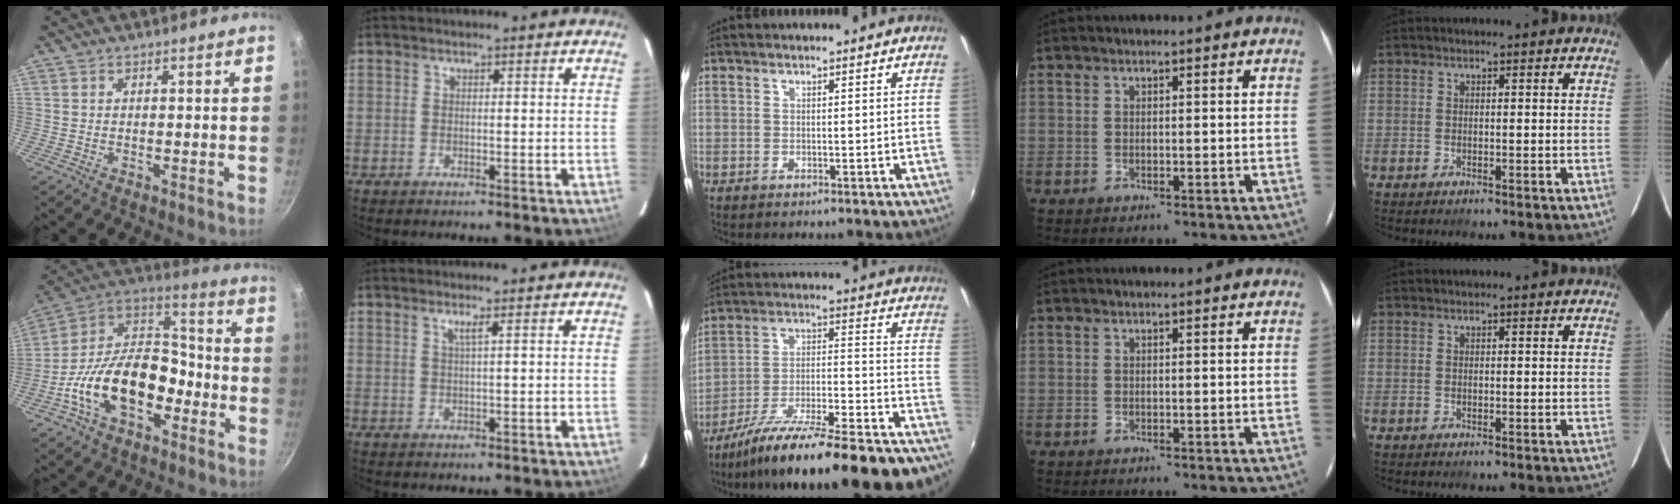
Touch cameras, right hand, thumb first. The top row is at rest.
{"thumb": {"total": 19.8, "force": [-7.6, 11.9, 13.9], "torque": [-0.213, 0.072, -0.148]}, "index": {"total": 1.5, "force": [0.6, -0.5, 1.2], "torque": [-0.022, -0.002, 0.011]}, "middle": {"total": 27.6, "force": [-23.1, 3.5, 14.8], "torque": [-0.187, -0.039, -0.339]}}